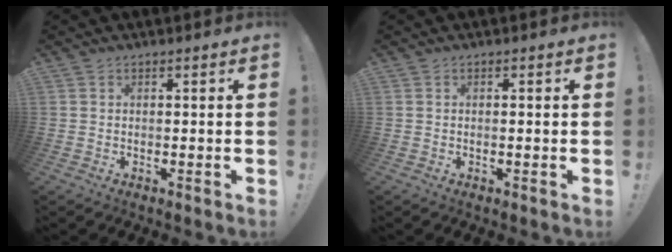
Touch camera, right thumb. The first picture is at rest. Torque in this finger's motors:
{"motor_torque": [0.07, -0.12, -0.29, -0.09, 0.03]}